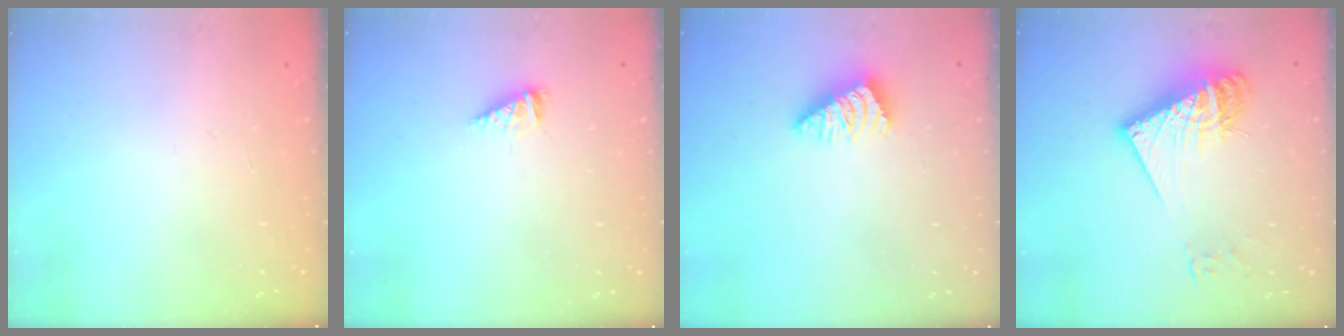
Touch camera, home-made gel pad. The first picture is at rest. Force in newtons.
{"total": 3.5, "press": 3.5, "slide": 0.3}
{"total": 2.4, "press": 2.4, "slide": 0.4}
{"total": 16.1, "press": 16.0, "slide": 1.7}